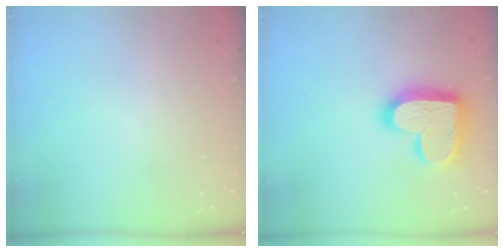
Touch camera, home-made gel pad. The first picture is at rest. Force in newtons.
{"total": 19.5, "press": 19.5, "slide": 1.4}